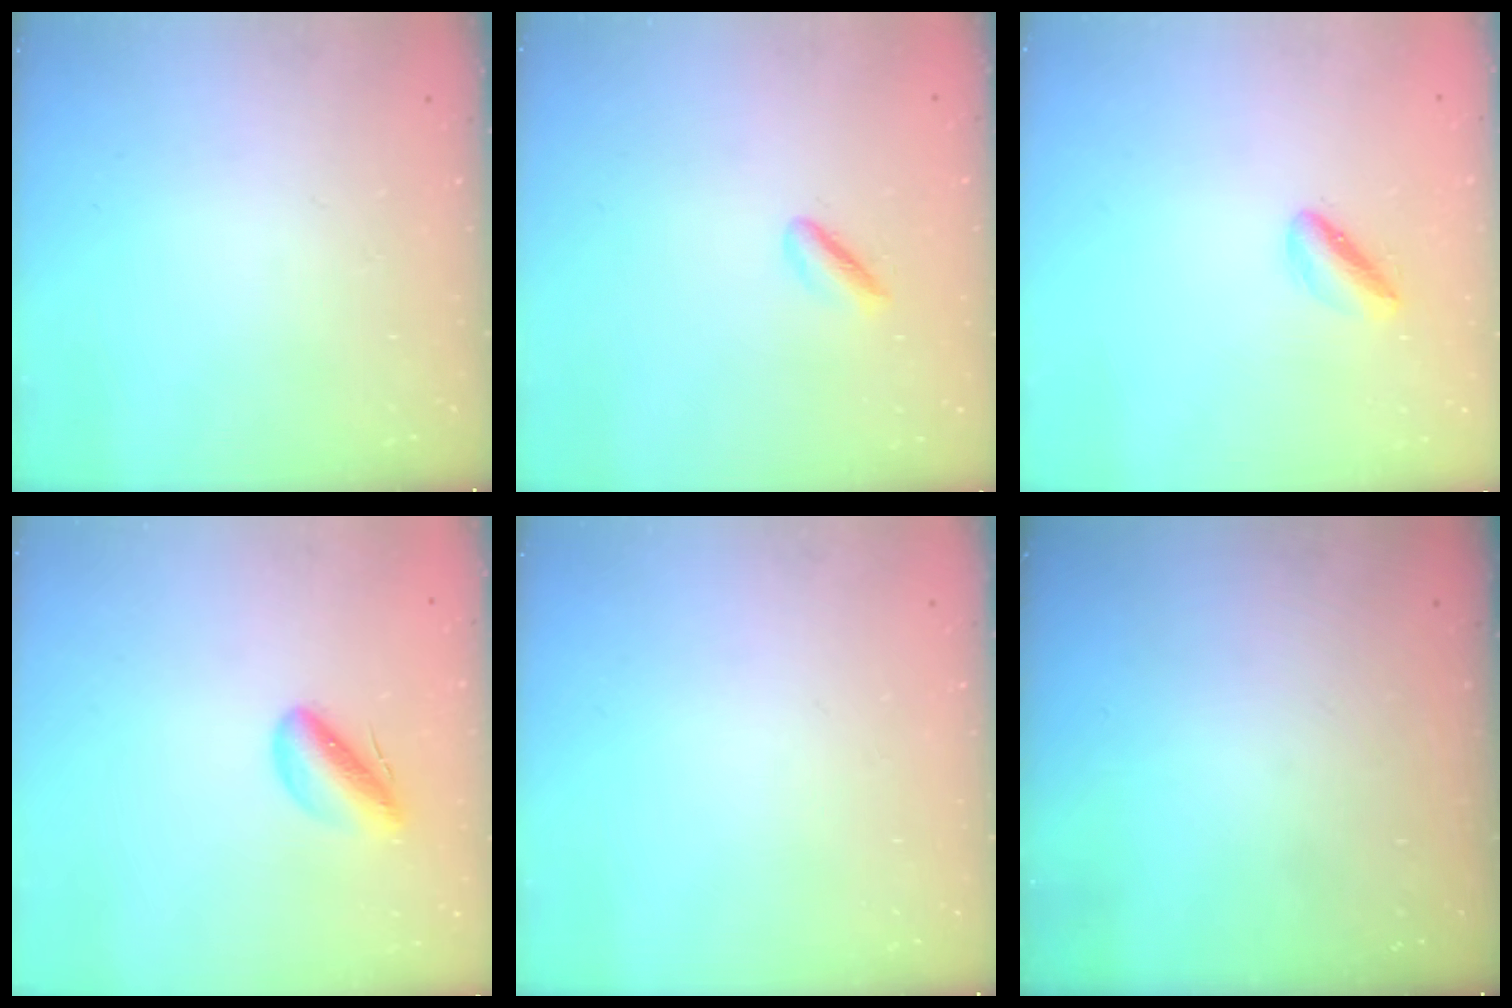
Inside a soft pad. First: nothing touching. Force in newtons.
{"total": 2.1, "press": 1.9, "slide": 0.8}
{"total": 3.4, "press": 3.2, "slide": 1.0}
{"total": 6.4, "press": 6.1, "slide": 2.0}
{"total": 0.0}
{"total": 0.0}